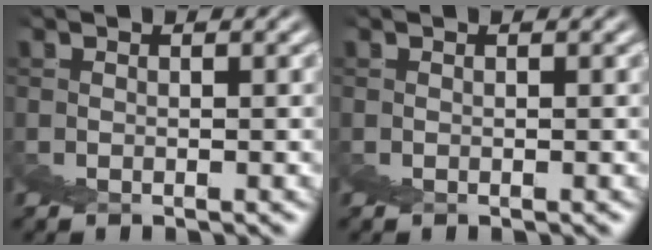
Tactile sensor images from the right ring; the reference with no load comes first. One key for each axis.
{"total": 0.0}